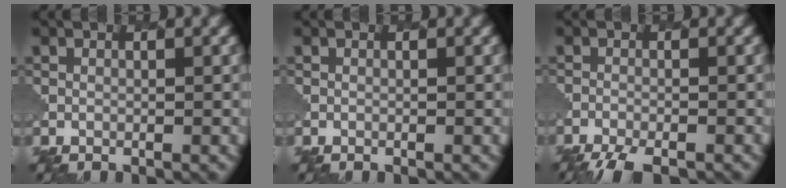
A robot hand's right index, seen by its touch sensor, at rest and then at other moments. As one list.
[{"total": 0.0}, {"total": 5.0, "force": [-4.5, 0.8, 2.0], "torque": [-0.040, -0.018, -0.075]}]